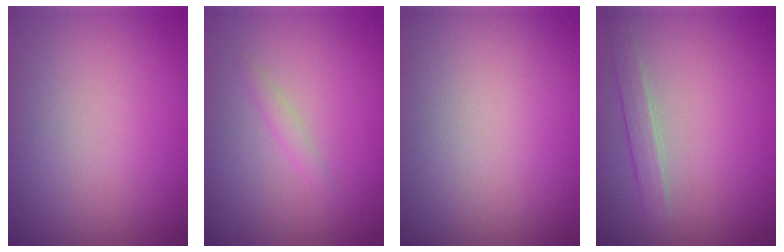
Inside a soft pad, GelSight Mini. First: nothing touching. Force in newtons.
{"total": 0.9, "press": 0.9, "slide": 0.1}
{"total": 0.0}
{"total": 1.6, "press": 1.6, "slide": 0.2}